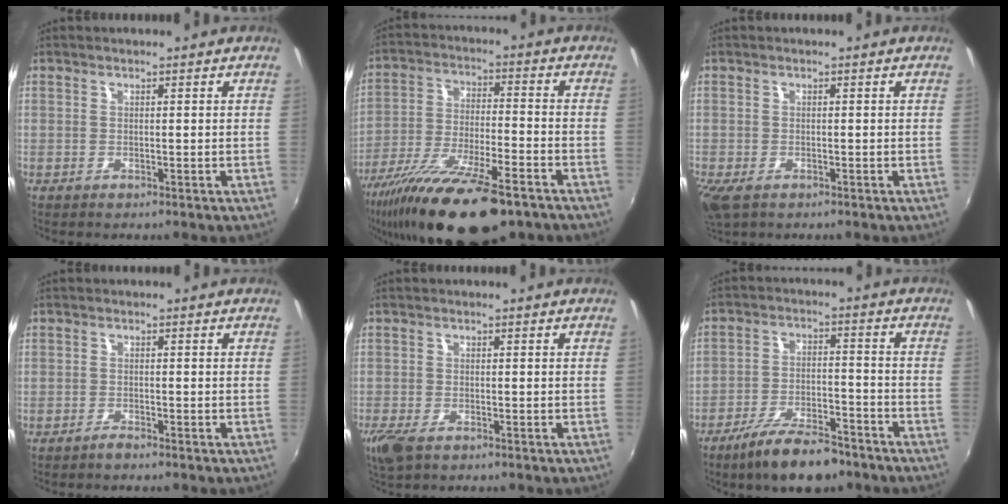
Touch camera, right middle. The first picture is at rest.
{"total": 22.0, "force": [-15.9, 5.6, 14.1], "torque": [-0.270, -0.056, -0.266]}
{"total": 3.7, "force": [-2.0, 1.9, 2.6], "torque": [-0.053, -0.017, -0.033]}
{"total": 1.1, "force": [-1.0, 0.2, 0.2], "torque": [-0.004, -0.002, -0.021]}
{"total": 4.4, "force": [-2.7, 1.9, 2.8], "torque": [-0.068, -0.017, -0.052]}
{"total": 12.0, "force": [-9.2, 3.7, 6.8], "torque": [-0.139, -0.011, -0.151]}